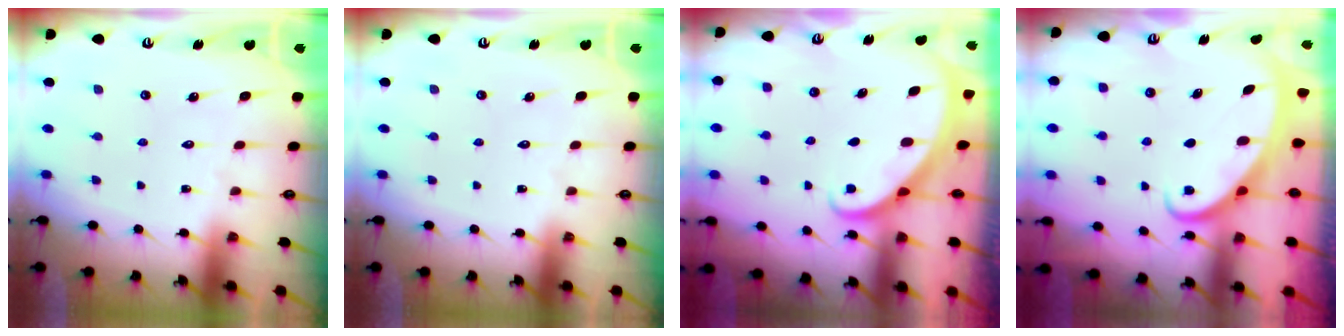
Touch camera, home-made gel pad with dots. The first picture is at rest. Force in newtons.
{"total": 0.0}
{"total": 1.6, "press": 1.6, "slide": 0.0}
{"total": 2.6, "press": 2.6, "slide": 0.4}